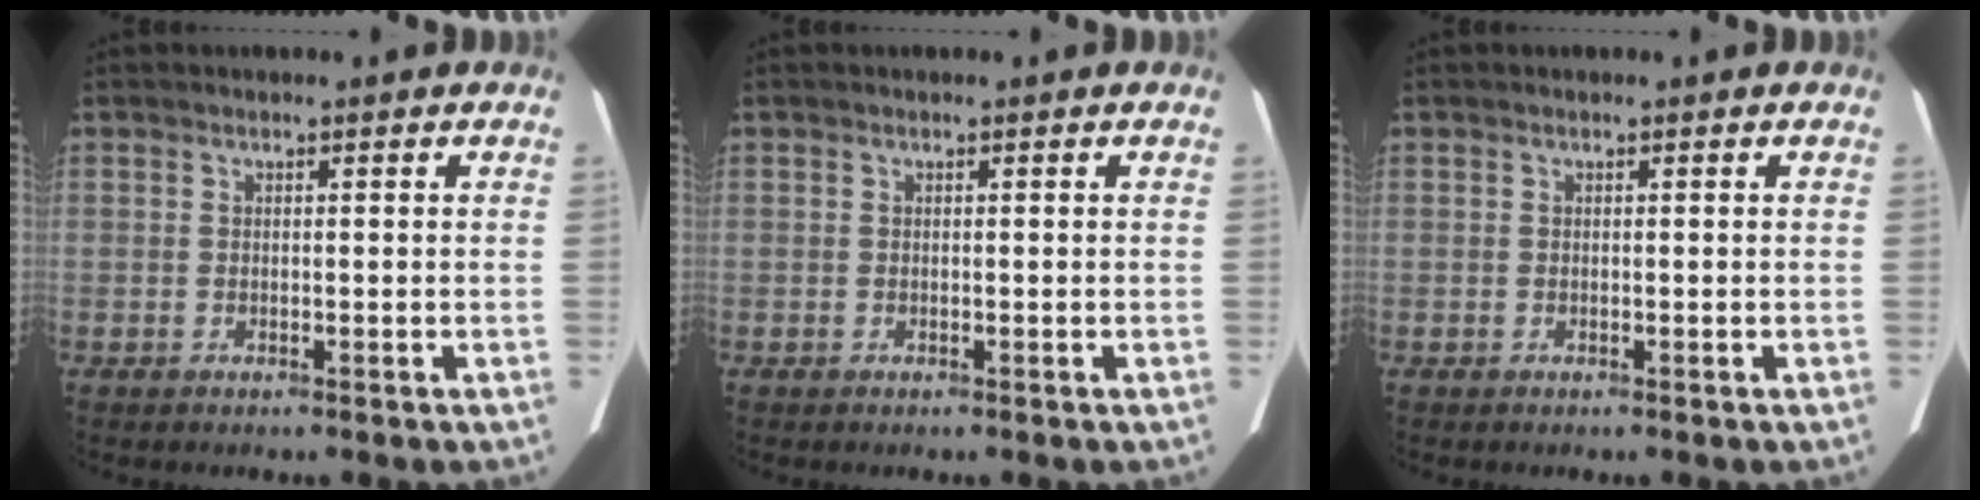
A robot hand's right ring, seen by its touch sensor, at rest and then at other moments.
{"total": 0.0}
{"total": 0.0}